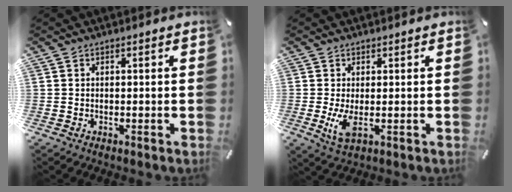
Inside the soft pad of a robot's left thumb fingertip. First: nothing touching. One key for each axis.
{"total": 5.4, "fx": -0.2, "fy": 2.0, "fz": 5.0, "tx": -0.114, "ty": -0.018, "tz": -0.009}